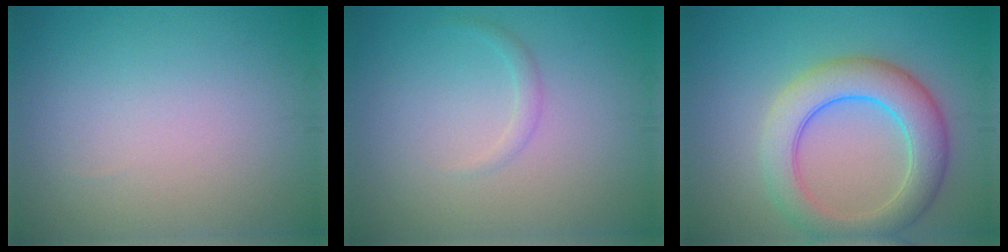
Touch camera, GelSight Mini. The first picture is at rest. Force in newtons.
{"total": 1.0, "press": 1.0, "slide": 0.1}
{"total": 6.5, "press": 6.5, "slide": 0.3}